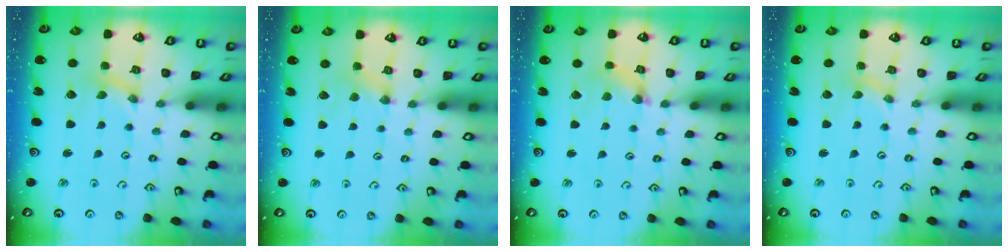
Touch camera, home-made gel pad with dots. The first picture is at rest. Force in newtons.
{"total": 2.8, "press": 2.7, "slide": 0.6}
{"total": 2.2, "press": 2.2, "slide": 0.4}
{"total": 0.0}